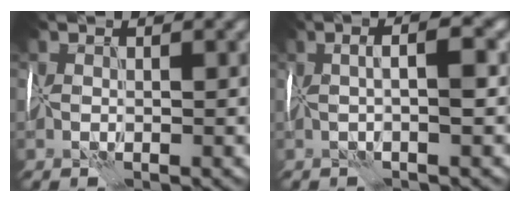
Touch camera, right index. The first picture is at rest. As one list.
[{"total": 3.2, "force": [0.1, 0.2, 3.2], "torque": [-0.046, 0.004, -0.004]}]